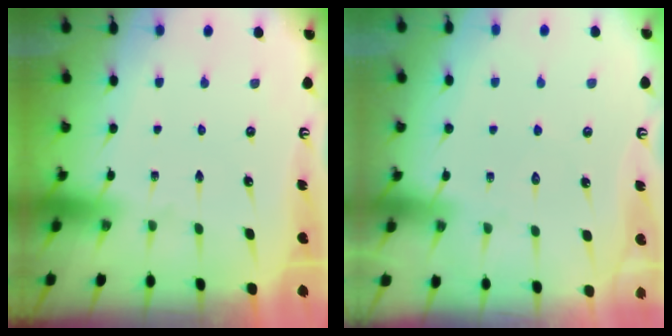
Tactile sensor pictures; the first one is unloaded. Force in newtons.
{"total": 5.7, "press": 5.7, "slide": 0.7}